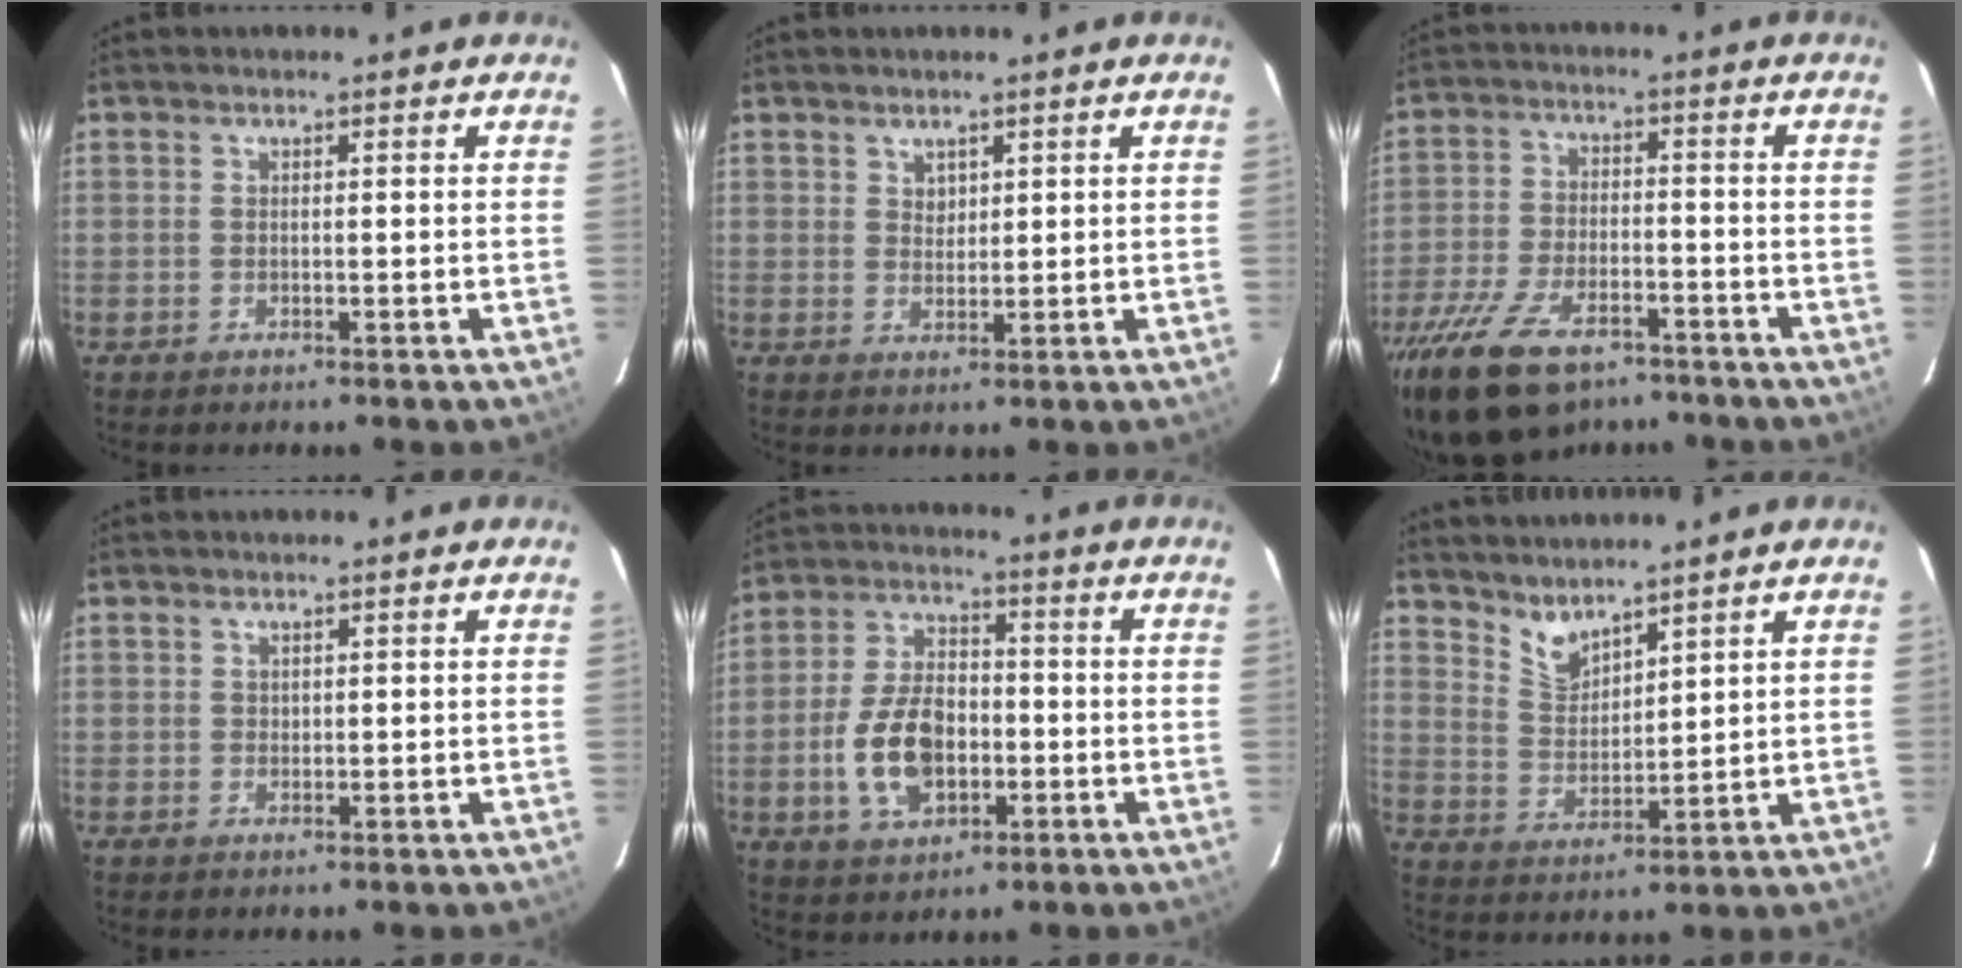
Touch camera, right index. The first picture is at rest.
{"total": 2.0, "force": [1.3, 1.5, 0.4], "torque": [-0.002, 0.003, 0.025]}
{"total": 16.3, "force": [-11.4, 7.6, 8.7], "torque": [-0.197, -0.027, -0.201]}
{"total": 0.8, "force": [0.4, 0.6, 0.1], "torque": [0.001, 0.004, 0.007]}
{"total": 12.7, "force": [-3.1, 7.8, 9.5], "torque": [-0.193, 0.014, -0.044]}
{"total": 5.6, "force": [5.0, 1.7, 2.0], "torque": [-0.033, -0.005, 0.102]}